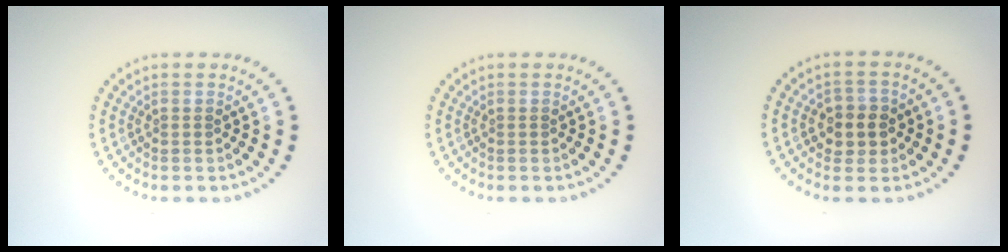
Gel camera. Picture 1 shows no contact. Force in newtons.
{"total": 0.0}
{"total": 2.8, "press": 2.7, "slide": 0.7}